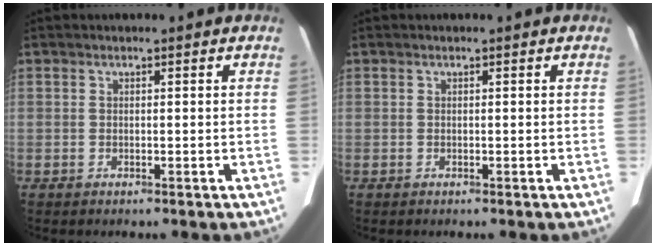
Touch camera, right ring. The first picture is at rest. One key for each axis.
{"total": 0.0}